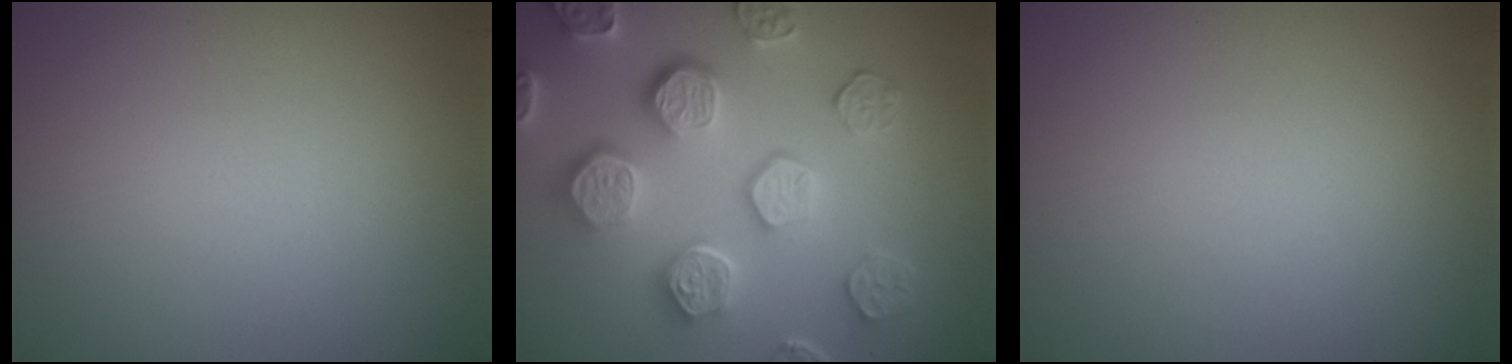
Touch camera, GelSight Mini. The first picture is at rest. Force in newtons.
{"total": 7.3, "press": 5.8, "slide": 4.3}
{"total": 0.0}